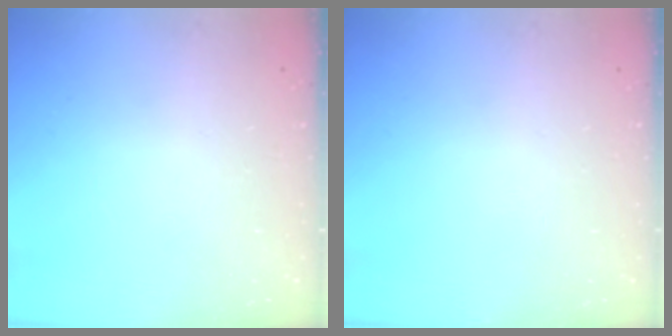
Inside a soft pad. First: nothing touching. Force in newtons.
{"total": 0.0}